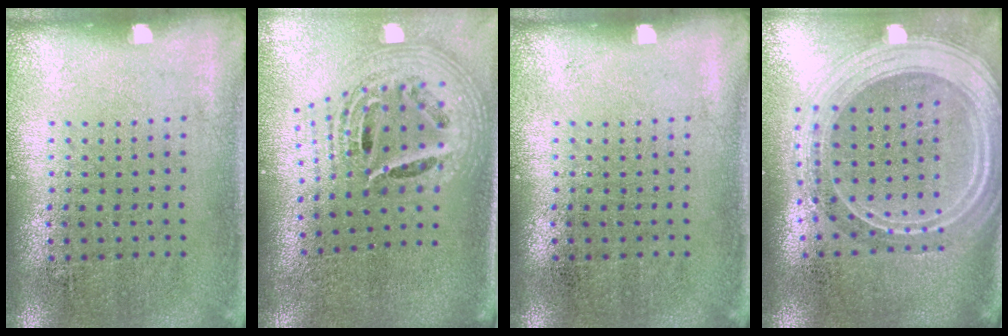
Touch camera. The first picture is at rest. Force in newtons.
{"total": 2.6, "press": 1.9, "slide": 1.8}
{"total": 0.0}
{"total": 2.7, "press": 2.2, "slide": 1.5}